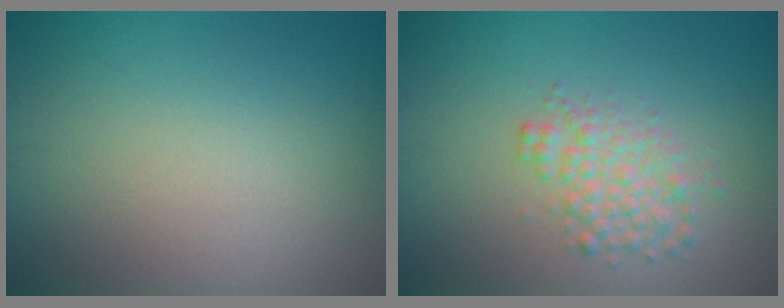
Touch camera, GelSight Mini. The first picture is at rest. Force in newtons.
{"total": 2.5, "press": 2.5, "slide": 0.1}